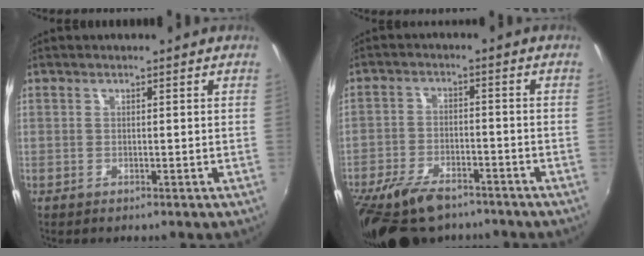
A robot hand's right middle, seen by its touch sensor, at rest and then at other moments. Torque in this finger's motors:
{"motor_torque": [1.07, -1.07, 0.27, 0.21]}